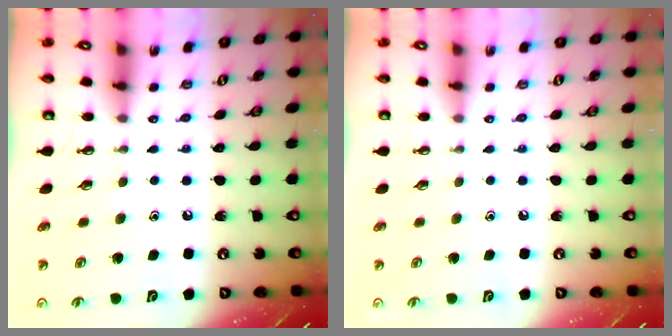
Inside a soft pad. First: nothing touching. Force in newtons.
{"total": 0.0}